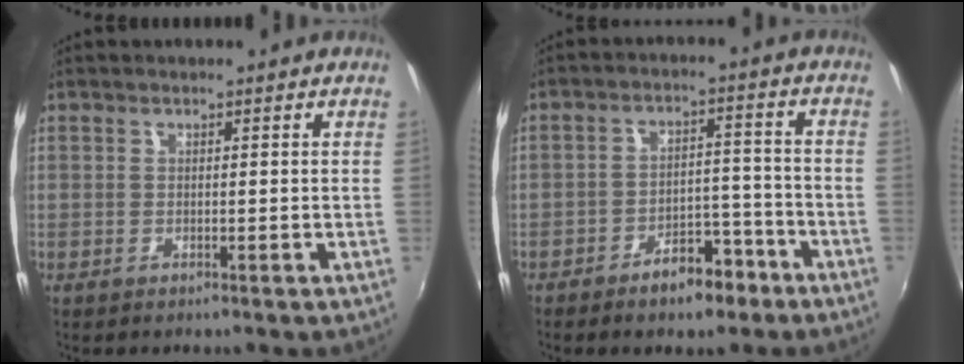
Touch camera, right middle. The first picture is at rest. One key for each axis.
{"total": 7.8, "fx": -5.5, "fy": 3.7, "fz": 4.1, "tx": -0.072, "ty": 0.020, "tz": -0.070}